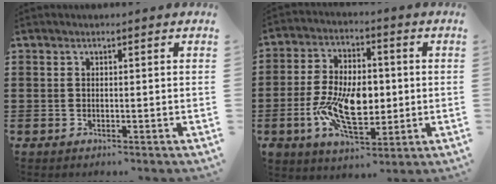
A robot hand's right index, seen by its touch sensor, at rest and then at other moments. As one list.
[{"total": 11.2, "force": [-1.6, 6.2, 9.1], "torque": [-0.181, -0.001, -0.032]}]